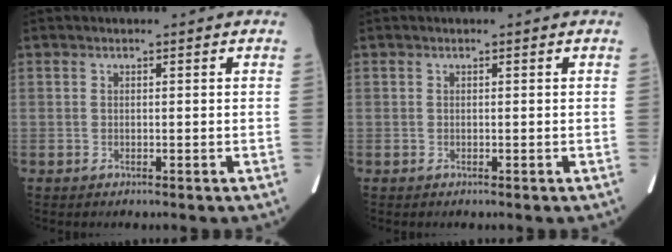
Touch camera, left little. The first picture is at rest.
{"total": 0.0}